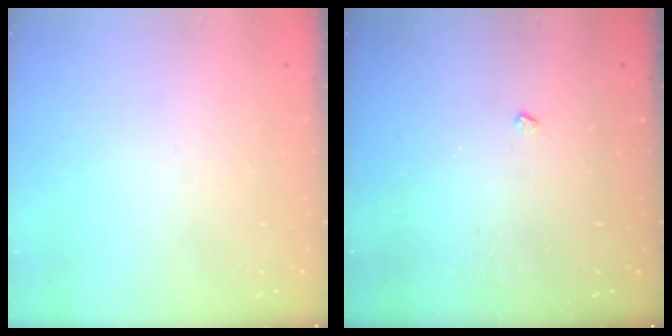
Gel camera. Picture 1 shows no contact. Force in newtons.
{"total": 3.0, "press": 2.9, "slide": 0.4}